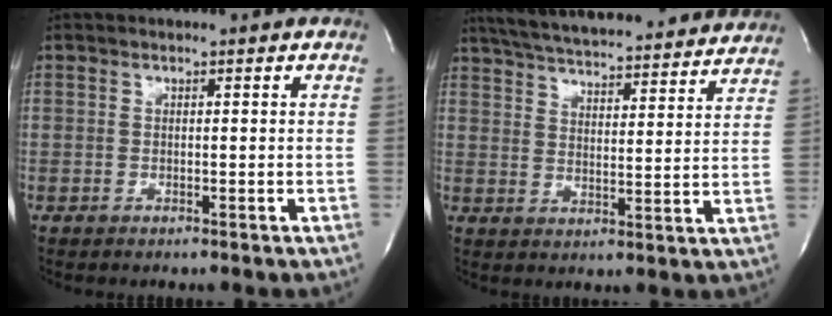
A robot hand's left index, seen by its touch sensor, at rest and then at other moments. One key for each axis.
{"total": 27.2, "fx": 24.9, "fy": 4.0, "fz": 10.3, "tx": -0.178, "ty": -0.010, "tz": 0.325}